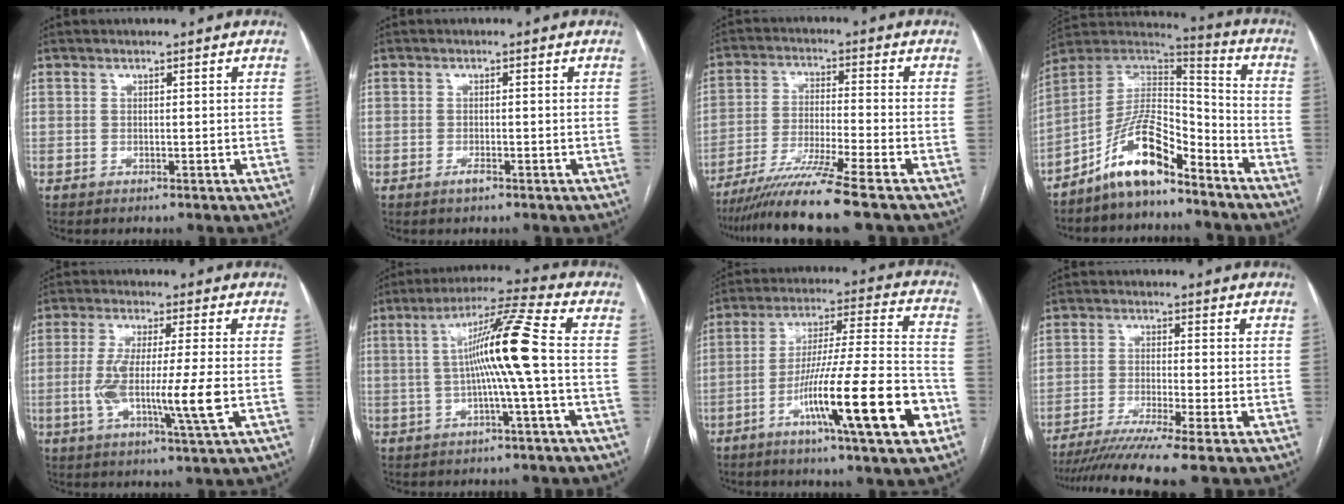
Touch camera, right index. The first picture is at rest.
{"total": 1.2, "force": [-0.8, 0.2, 0.8], "torque": [-0.016, -0.001, -0.012]}
{"total": 11.0, "force": [-8.7, -2.3, 6.3], "torque": [-0.107, -0.034, -0.151]}
{"total": 12.2, "force": [-8.6, 3.5, 7.9], "torque": [-0.149, 0.029, -0.158]}
{"total": 10.8, "force": [-1.8, 0.0, 10.6], "torque": [-0.204, -0.012, -0.038]}
{"total": 10.8, "force": [-0.2, -1.7, 10.6], "torque": [-0.186, 0.014, -0.005]}
{"total": 19.5, "force": [-8.2, 0.5, 17.7], "torque": [-0.286, -0.014, -0.135]}
{"total": 9.9, "force": [-7.9, -2.2, 5.5], "torque": [-0.073, -0.030, -0.126]}